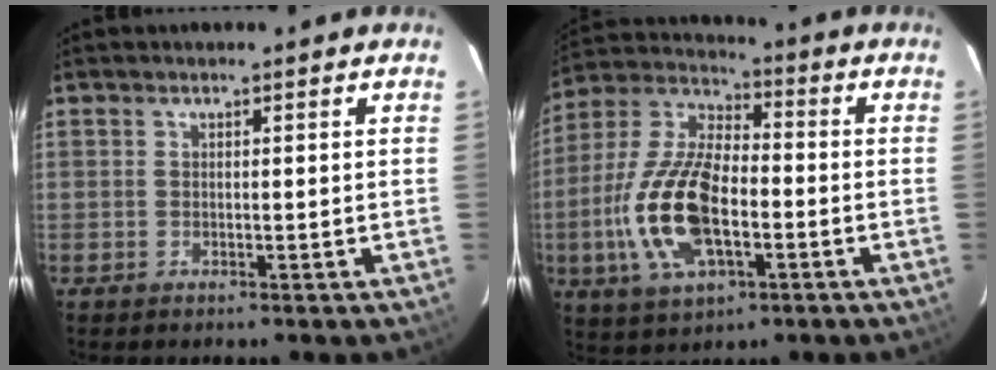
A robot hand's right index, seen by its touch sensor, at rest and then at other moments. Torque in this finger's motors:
{"motor_torque": [2.14, 0.00, 1.05, 0.20]}